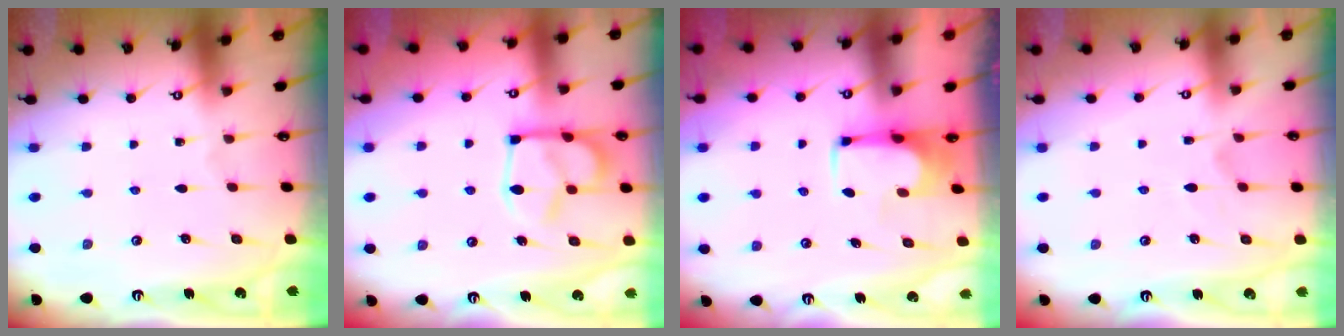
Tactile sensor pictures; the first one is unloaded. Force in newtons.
{"total": 8.3, "press": 8.2, "slide": 1.1}
{"total": 1.3, "press": 1.2, "slide": 0.5}
{"total": 2.7, "press": 2.5, "slide": 1.2}